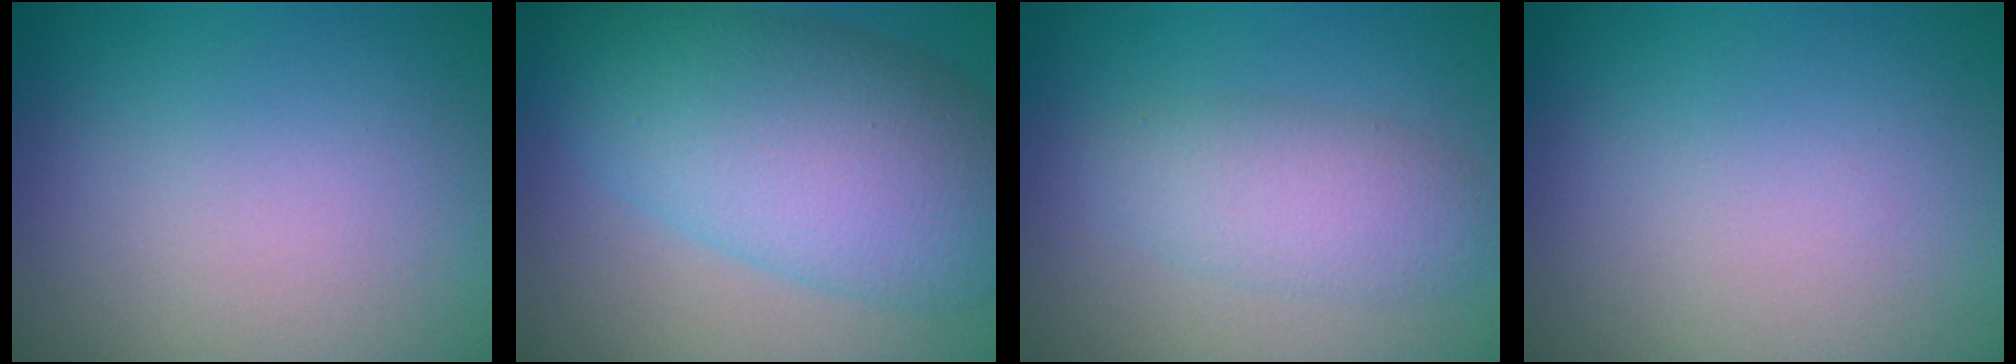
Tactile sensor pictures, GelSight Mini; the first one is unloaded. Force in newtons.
{"total": 10.0, "press": 10.0, "slide": 0.2}
{"total": 3.5, "press": 3.5, "slide": 0.1}
{"total": 0.0}